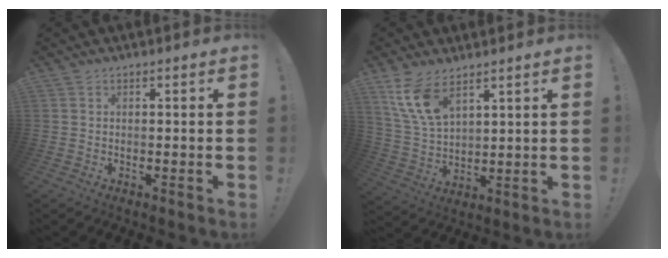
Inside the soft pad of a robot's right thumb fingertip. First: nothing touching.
{"total": 11.4, "force": [7.4, 5.0, 7.1], "torque": [-0.145, -0.032, 0.143]}